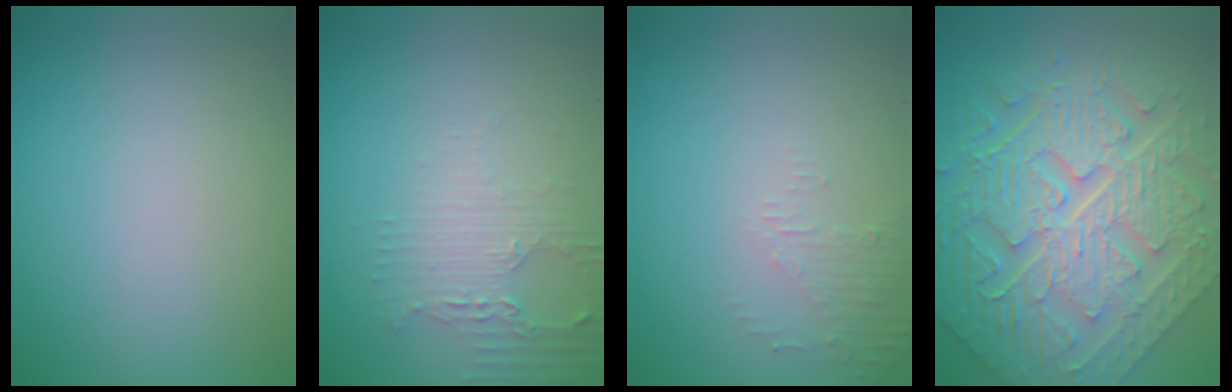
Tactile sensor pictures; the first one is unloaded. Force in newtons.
{"total": 2.4, "press": 2.3, "slide": 0.9}
{"total": 1.6, "press": 1.5, "slide": 0.4}
{"total": 10.8, "press": 8.0, "slide": 7.3}